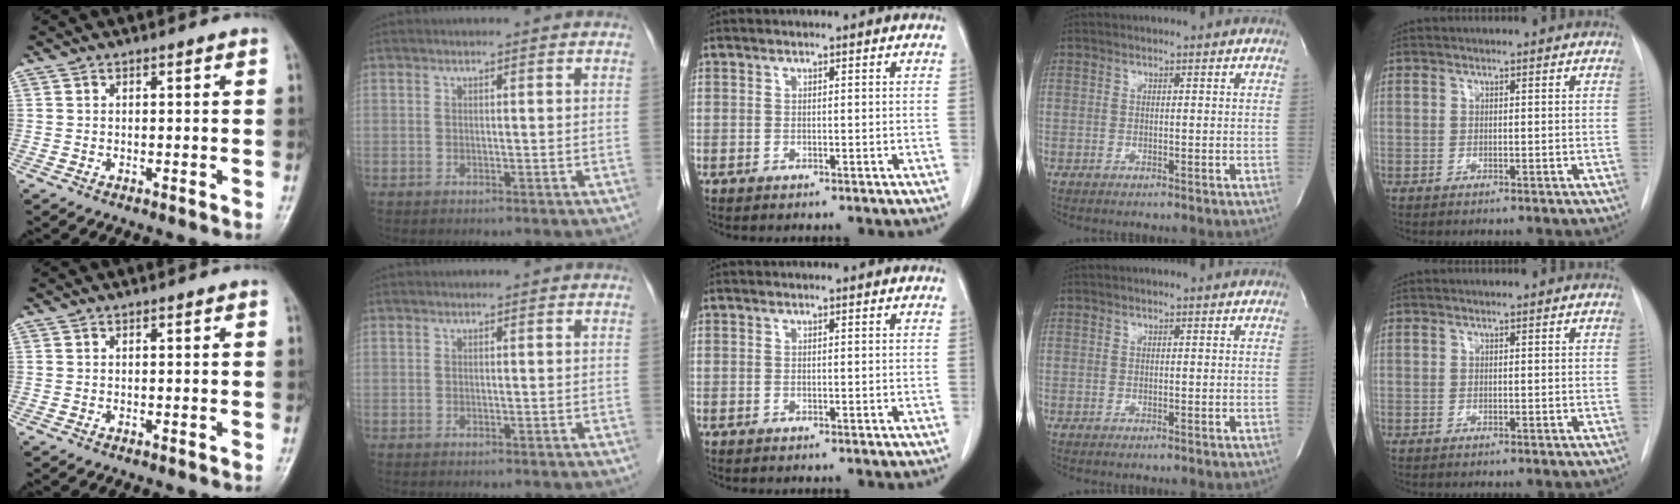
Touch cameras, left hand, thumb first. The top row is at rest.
{}